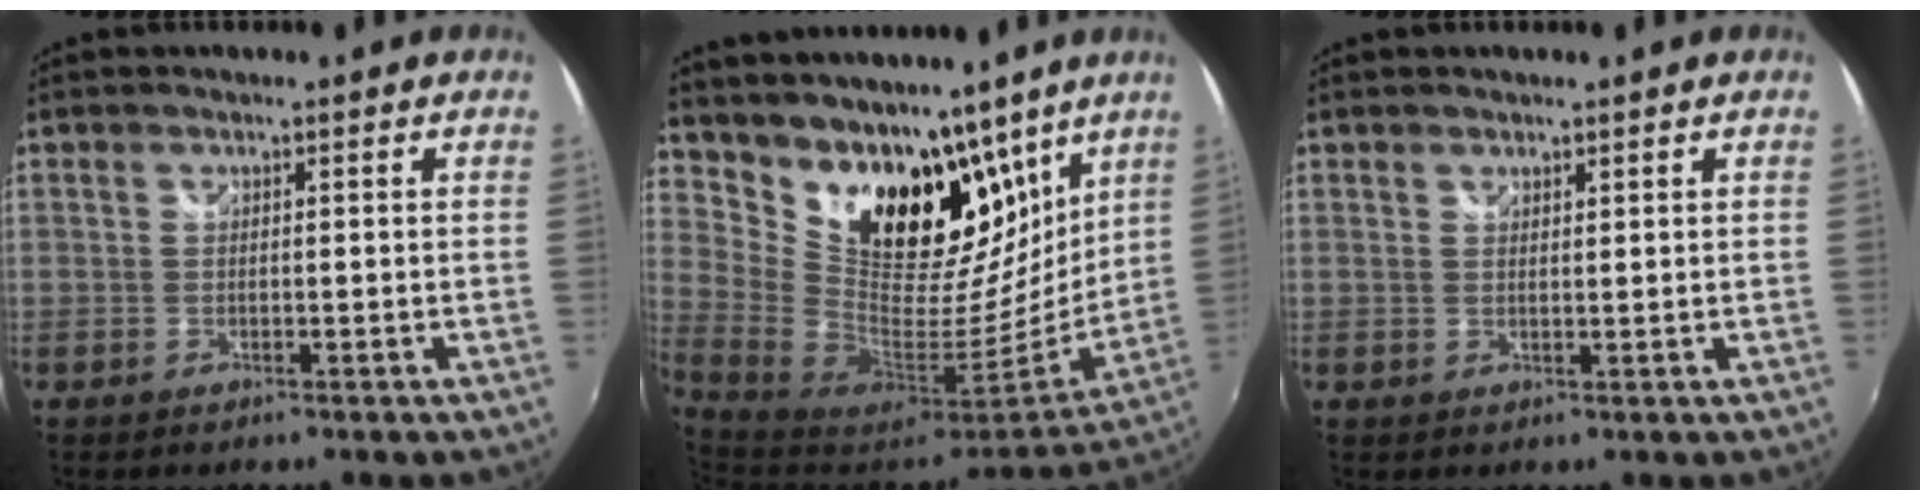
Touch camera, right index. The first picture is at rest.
{"total": 24.9, "force": [16.4, 14.6, 11.7], "torque": [-0.247, -0.011, 0.293]}
{"total": 1.1, "force": [1.0, 0.4, 0.2], "torque": [-0.001, 0.001, 0.018]}